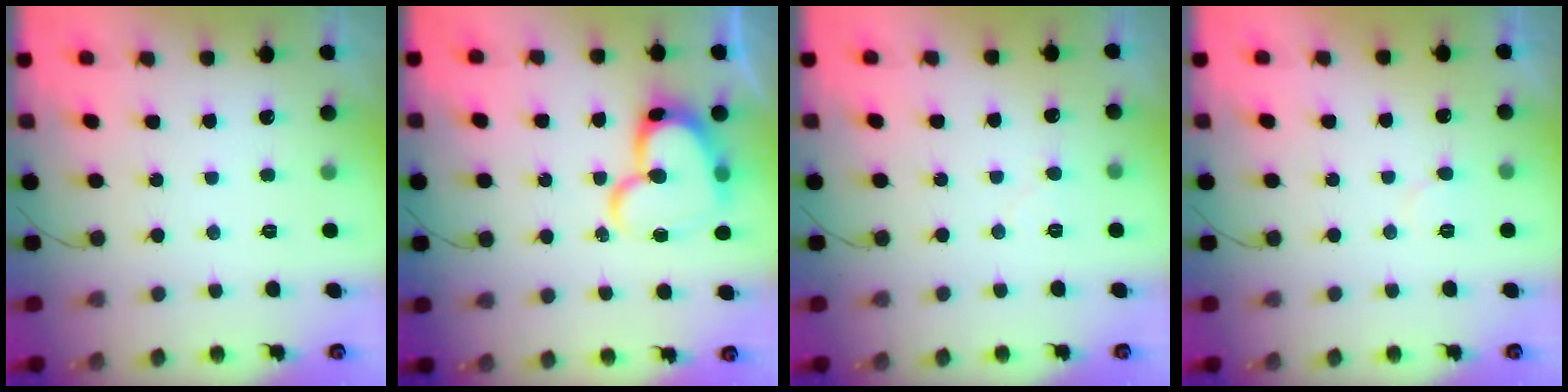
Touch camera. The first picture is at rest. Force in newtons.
{"total": 17.1, "press": 17.0, "slide": 1.7}
{"total": 4.5, "press": 4.5, "slide": 0.3}
{"total": 5.3, "press": 5.3, "slide": 0.4}